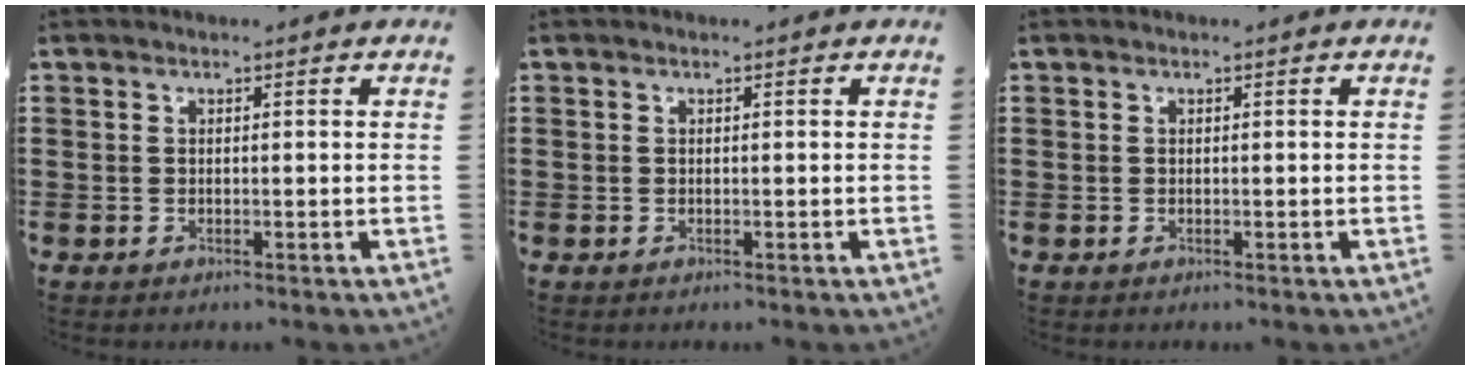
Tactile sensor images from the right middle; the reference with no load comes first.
{"total": 0.0}
{"total": 0.0}